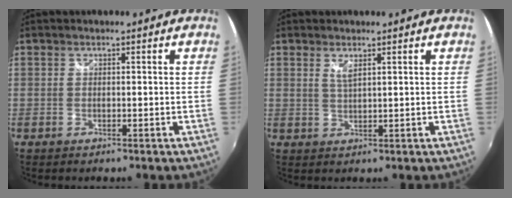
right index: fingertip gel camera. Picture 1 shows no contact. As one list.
[{"total": 2.1, "force": [1.2, 0.5, 1.7], "torque": [-0.030, -0.002, 0.020]}]